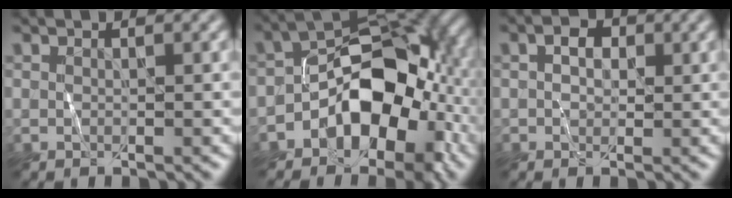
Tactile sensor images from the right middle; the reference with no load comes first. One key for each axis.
{"total": 9.4, "fx": -3.6, "fy": 5.8, "fz": 6.4, "tx": -0.081, "ty": 0.023, "tz": -0.070}
{"total": 1.5, "fx": 0.5, "fy": 1.2, "fz": 0.7, "tx": -0.012, "ty": 0.012, "tz": 0.004}